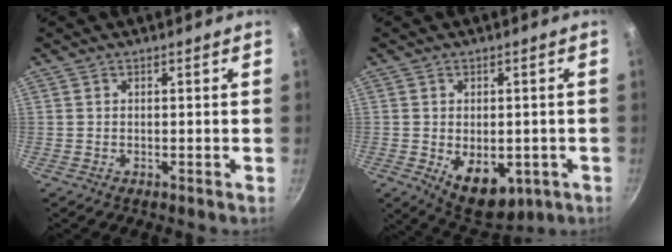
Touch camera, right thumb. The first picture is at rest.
{"total": 10.2, "force": [-2.5, 6.4, 7.5], "torque": [-0.075, -0.008, -0.017]}